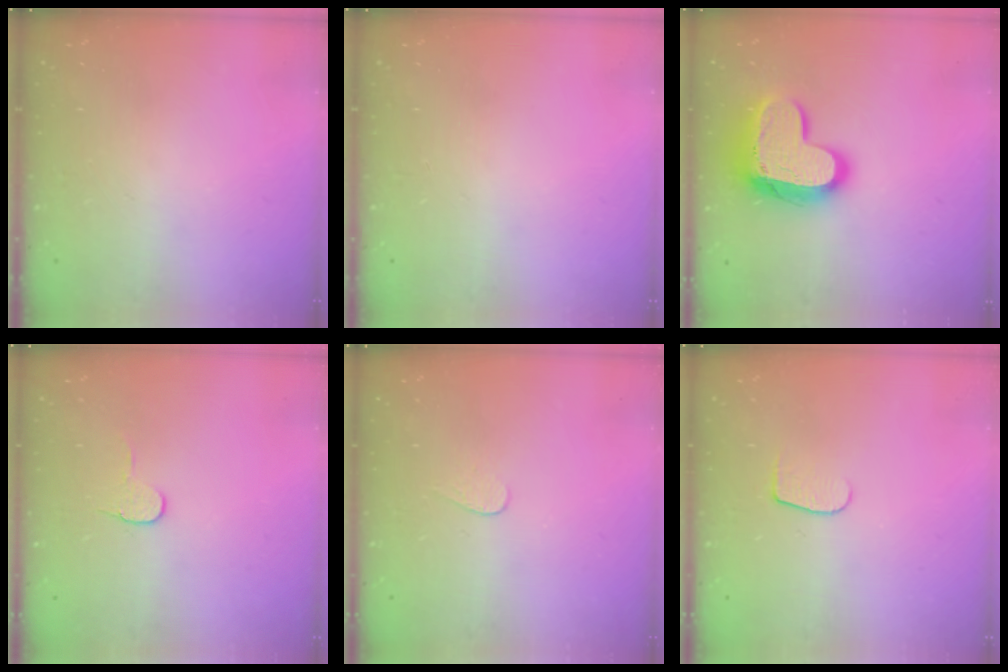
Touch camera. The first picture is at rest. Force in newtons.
{"total": 0.0}
{"total": 16.3, "press": 16.3, "slide": 1.0}
{"total": 6.1, "press": 6.0, "slide": 0.5}
{"total": 3.1, "press": 3.0, "slide": 0.3}
{"total": 5.8, "press": 5.8, "slide": 0.7}